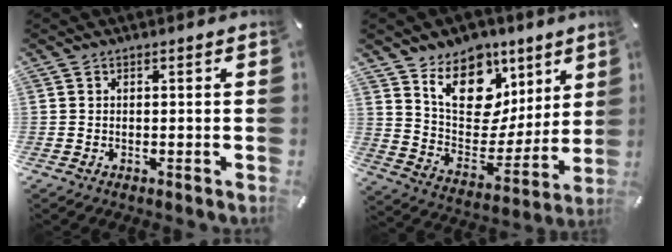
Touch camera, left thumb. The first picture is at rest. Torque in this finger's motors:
{"motor_torque": [0.70, 0.50, 1.70, -1.07, 0.30]}